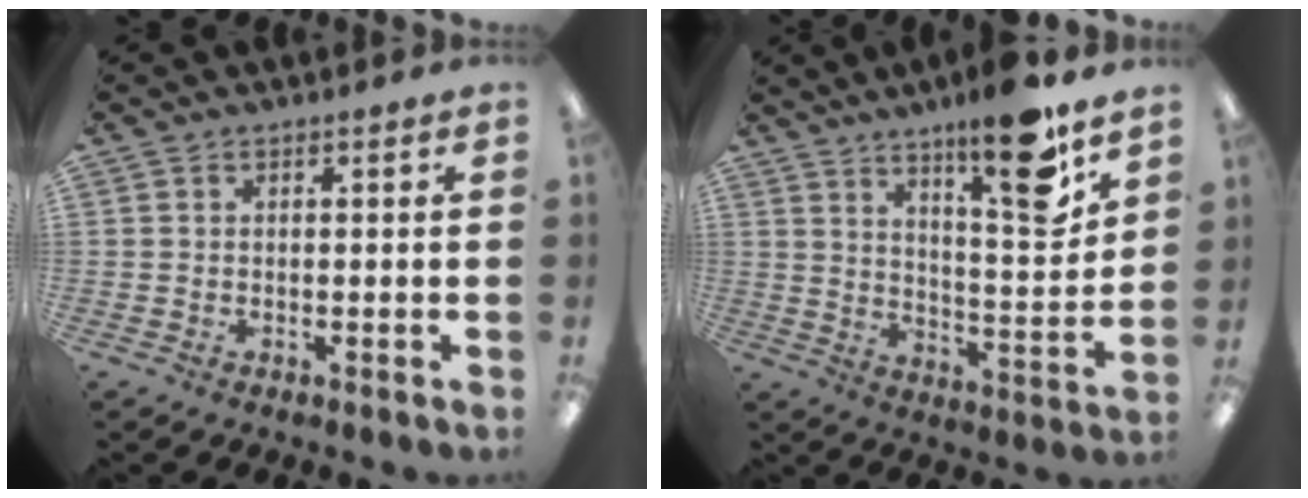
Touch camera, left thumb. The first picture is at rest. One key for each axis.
{"total": 16.4, "fx": 11.9, "fy": 2.9, "fz": 10.9, "tx": -0.161, "ty": -0.078, "tz": 0.183}